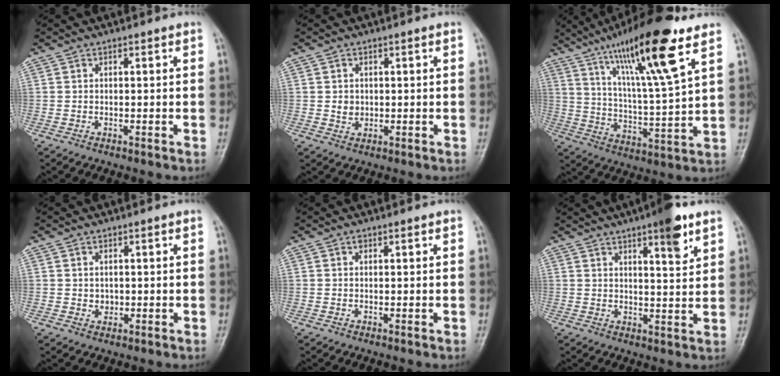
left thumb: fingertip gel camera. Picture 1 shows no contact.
{"total": 2.4, "force": [0.2, 2.1, 1.1], "torque": [-0.008, 0.000, 0.008]}
{"total": 19.4, "force": [11.3, 2.4, 15.6], "torque": [-0.255, -0.047, 0.194]}
{"total": 1.6, "force": [0.3, 1.5, 0.6], "torque": [-0.004, -0.002, 0.008]}
{"total": 0.7, "force": [0.4, 0.3, 0.4], "torque": [-0.003, -0.001, 0.005]}
{"total": 7.9, "force": [4.8, 1.7, 6.1], "torque": [-0.079, -0.026, 0.067]}